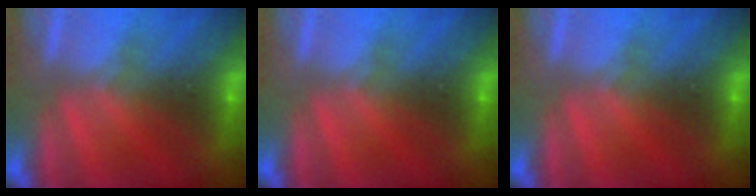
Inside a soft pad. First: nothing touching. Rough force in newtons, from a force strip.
{"total": 0.0}
{"total": 0.0}